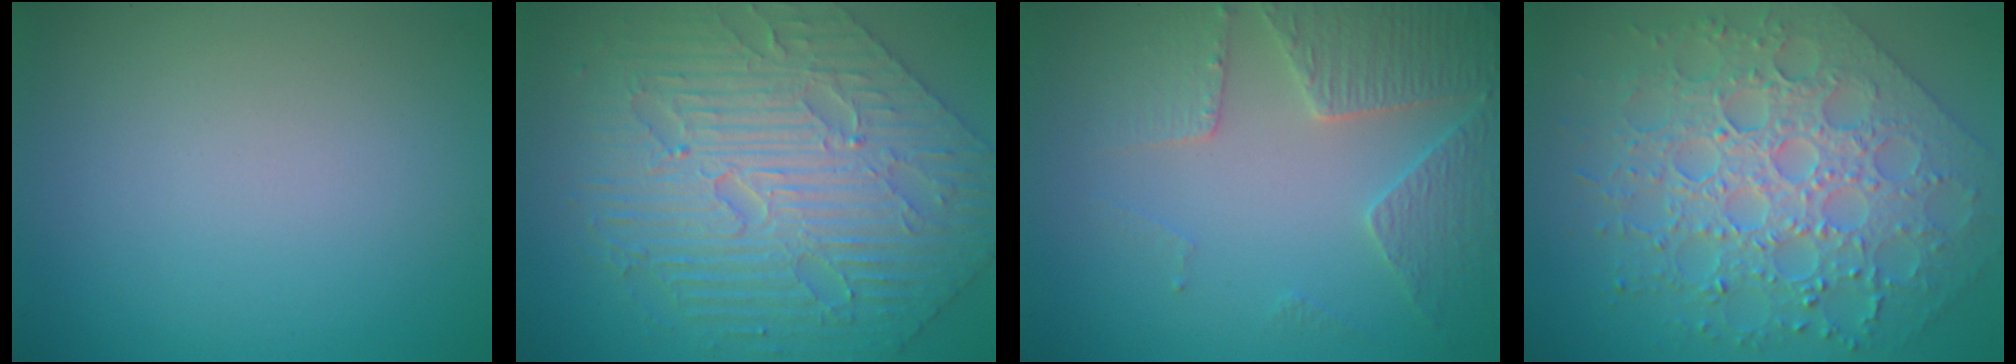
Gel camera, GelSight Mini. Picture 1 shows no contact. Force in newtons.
{"total": 8.3, "press": 6.7, "slide": 4.8}
{"total": 4.0, "press": 3.9, "slide": 0.7}
{"total": 7.6, "press": 6.3, "slide": 4.3}